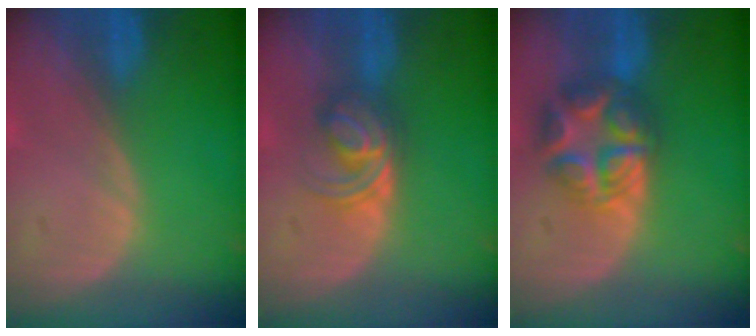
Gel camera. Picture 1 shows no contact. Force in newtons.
{"total": 5.9, "press": 5.2, "slide": 2.9}
{"total": 7.9, "press": 7.9, "slide": 0.5}